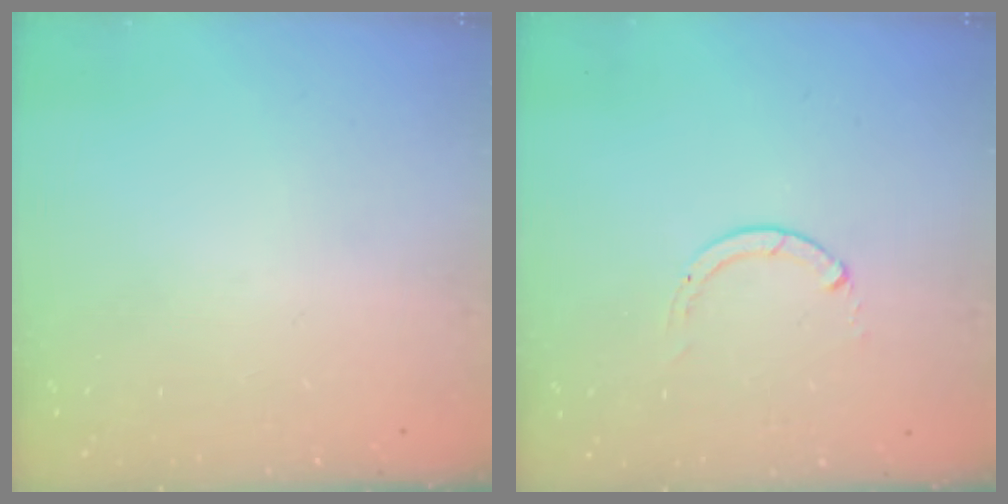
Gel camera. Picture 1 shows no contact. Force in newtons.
{"total": 0.0}